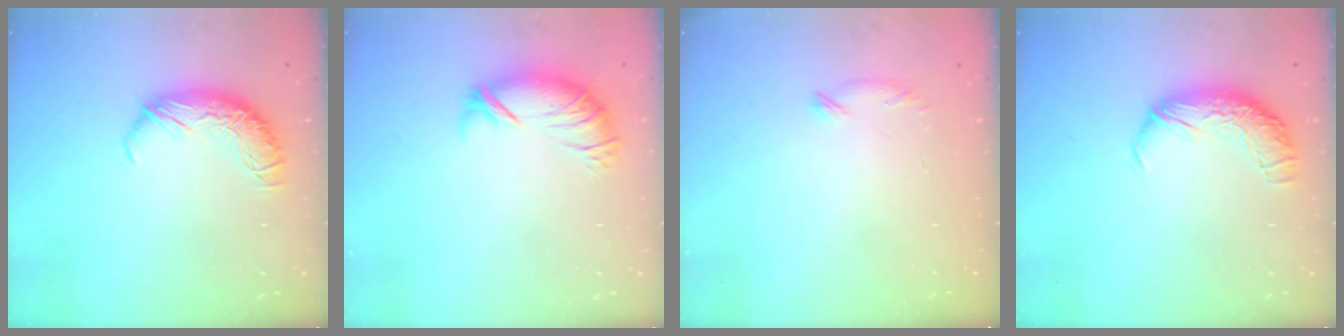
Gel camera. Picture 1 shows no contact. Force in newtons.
{"total": 2.6, "press": 1.5, "slide": 2.1}
{"total": 6.7, "press": 6.7, "slide": 0.9}
{"total": 1.5, "press": 0.9, "slide": 1.2}